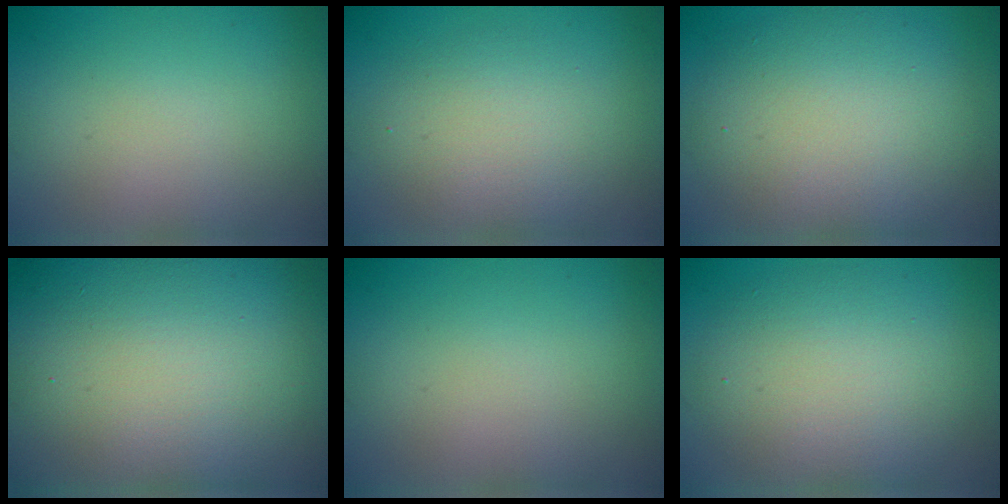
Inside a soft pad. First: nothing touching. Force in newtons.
{"total": 3.9, "press": 3.9, "slide": 0.0}
{"total": 8.7, "press": 8.7, "slide": 0.4}
{"total": 23.7, "press": 23.6, "slide": 1.3}
{"total": 0.0}
{"total": 6.6, "press": 6.5, "slide": 0.7}